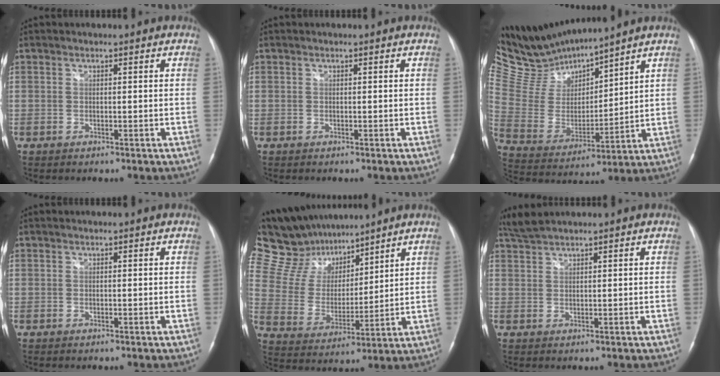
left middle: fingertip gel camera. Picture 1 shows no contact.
{"total": 0.0}
{"total": 12.5, "force": [12.2, 0.7, 2.4], "torque": [-0.076, 0.003, 0.260]}
{"total": 0.0}
{"total": 15.7, "force": [13.6, 5.9, 5.1], "torque": [-0.100, 0.029, 0.257]}
{"total": 2.7, "force": [2.6, -0.3, 0.7], "torque": [-0.026, 0.014, 0.060]}